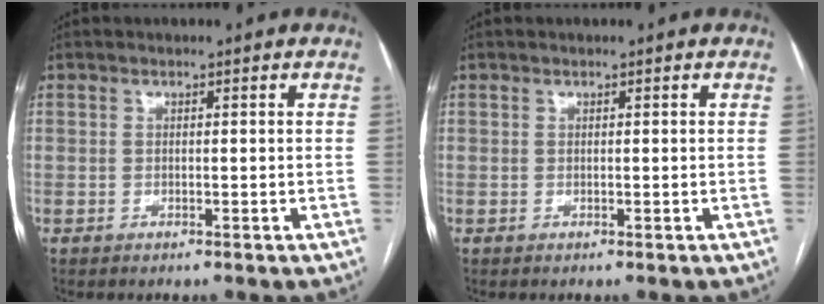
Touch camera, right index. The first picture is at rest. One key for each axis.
{"total": 0.0}